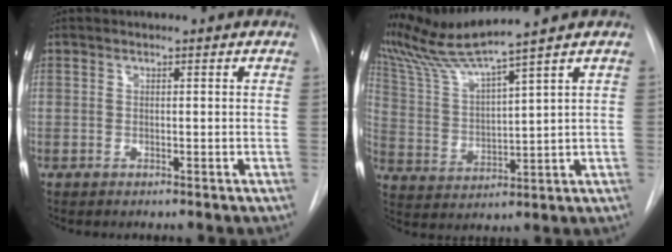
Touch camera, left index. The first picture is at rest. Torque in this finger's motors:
{"motor_torque": [1.07, -1.07, 0.25, 0.13]}